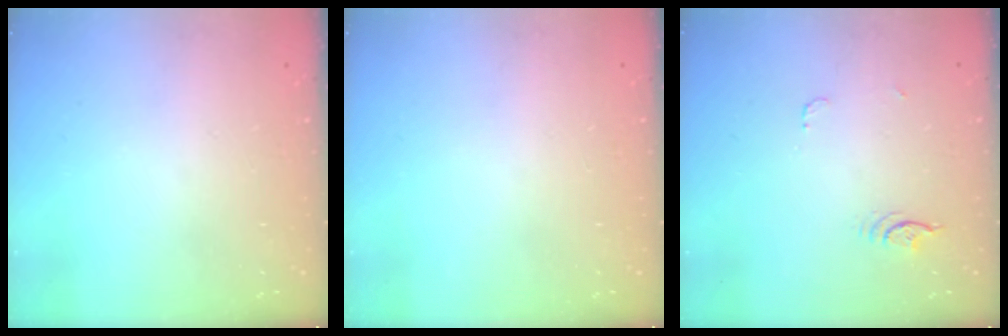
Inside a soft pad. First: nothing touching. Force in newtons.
{"total": 0.0}
{"total": 3.9, "press": 3.6, "slide": 1.7}